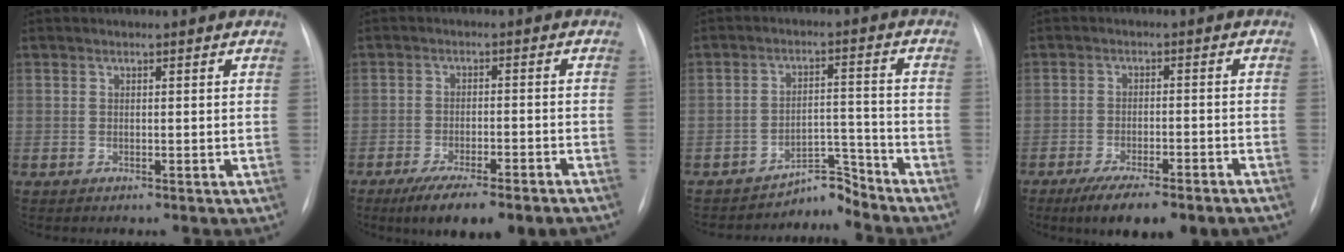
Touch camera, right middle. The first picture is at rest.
{"total": 11.5, "force": [-8.5, 2.3, 7.4], "torque": [-0.103, -0.012, -0.125]}
{"total": 4.8, "force": [-4.7, 0.1, -1.0], "torque": [0.023, 0.030, -0.068]}
{"total": 10.9, "force": [-8.0, 2.4, 6.9], "torque": [-0.095, -0.011, -0.117]}